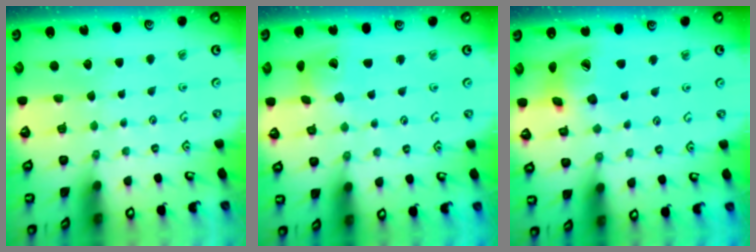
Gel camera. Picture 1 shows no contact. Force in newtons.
{"total": 5.0, "press": 4.9, "slide": 0.9}
{"total": 13.5, "press": 13.3, "slide": 1.9}